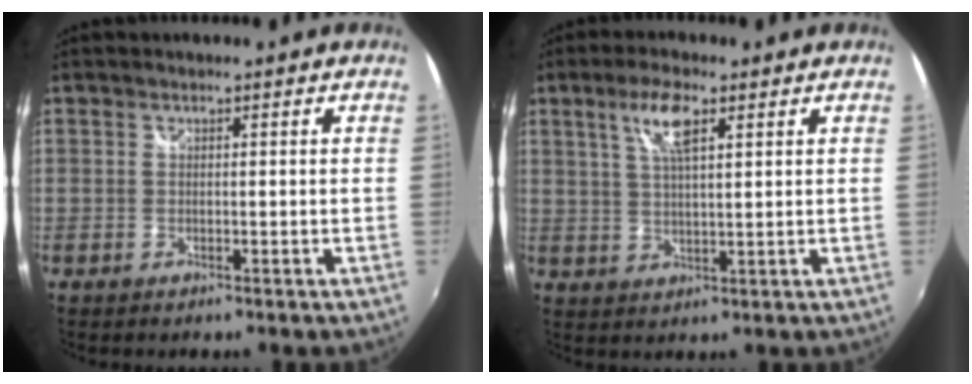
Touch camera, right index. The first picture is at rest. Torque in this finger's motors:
{"motor_torque": [0.81, 0.38, 0.28, 0.11]}